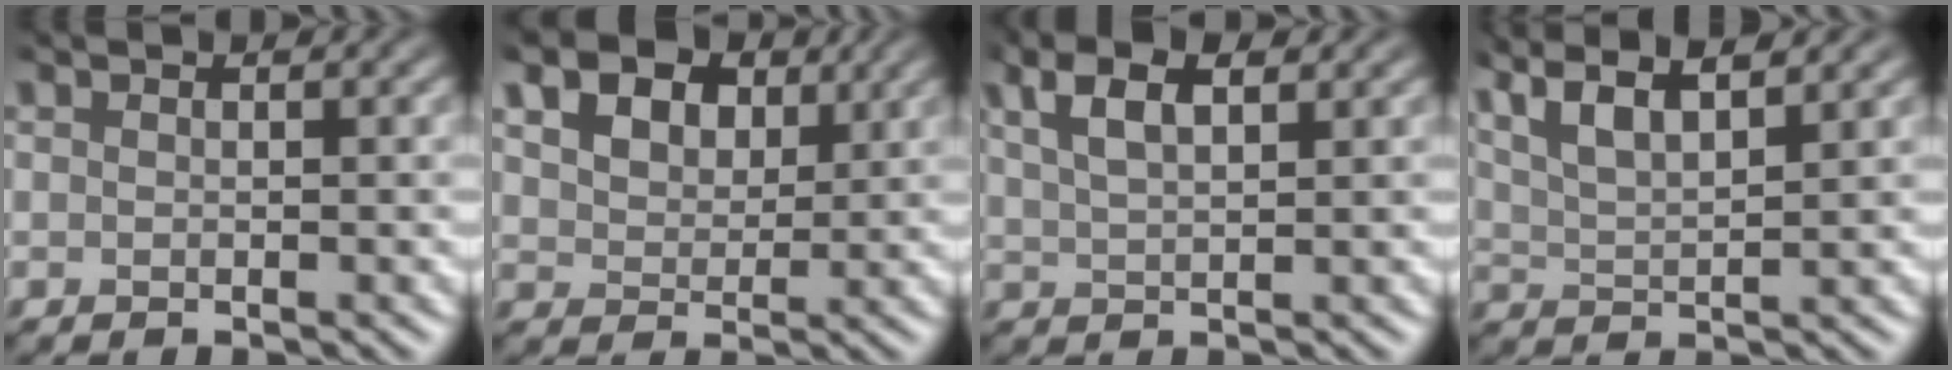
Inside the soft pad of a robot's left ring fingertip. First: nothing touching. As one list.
[{"total": 8.6, "force": [4.7, 5.3, 4.8], "torque": [-0.102, 0.029, 0.071]}, {"total": 3.9, "force": [2.0, 1.4, 3.0], "torque": [-0.067, 0.013, 0.039]}, {"total": 6.5, "force": [4.4, 1.8, 4.4], "torque": [-0.078, 0.034, 0.055]}]